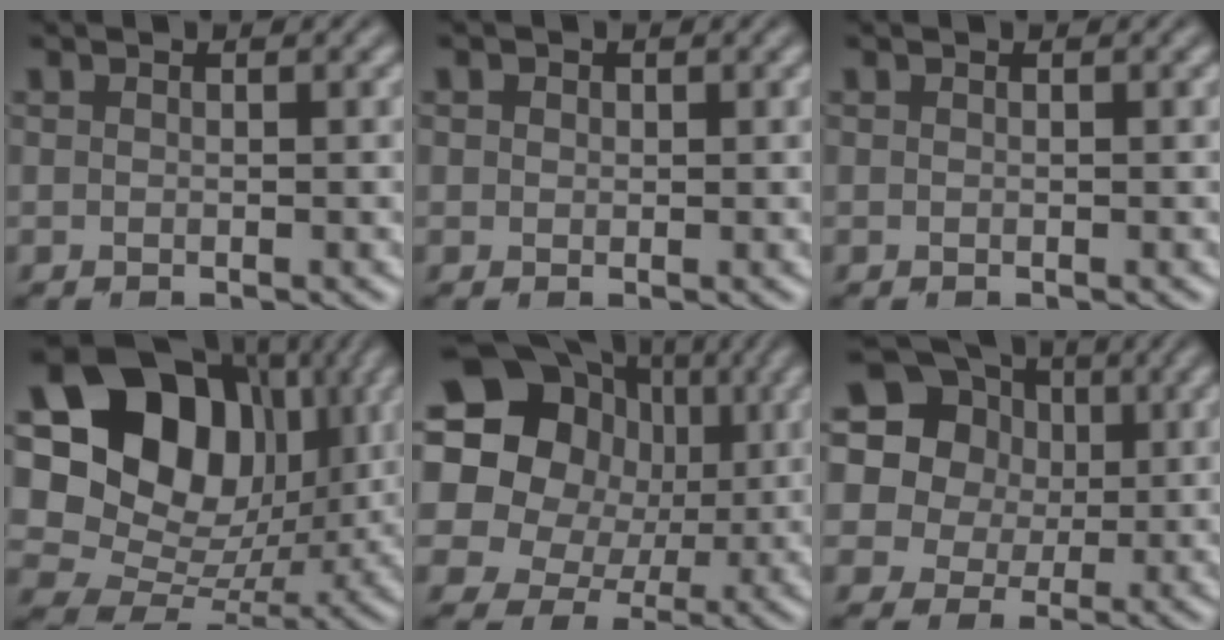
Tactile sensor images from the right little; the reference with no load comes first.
{"total": 0.9, "force": [0.4, 0.8, 0.3], "torque": [-0.003, -0.002, 0.001]}
{"total": 0.0}
{"total": 15.6, "force": [4.6, 12.1, 8.7], "torque": [-0.152, 0.017, 0.080]}
{"total": 20.9, "force": [5.6, 18.1, 8.8], "torque": [-0.193, 0.038, 0.067]}
{"total": 21.9, "force": [8.8, 18.5, 7.9], "torque": [-0.218, 0.060, 0.120]}